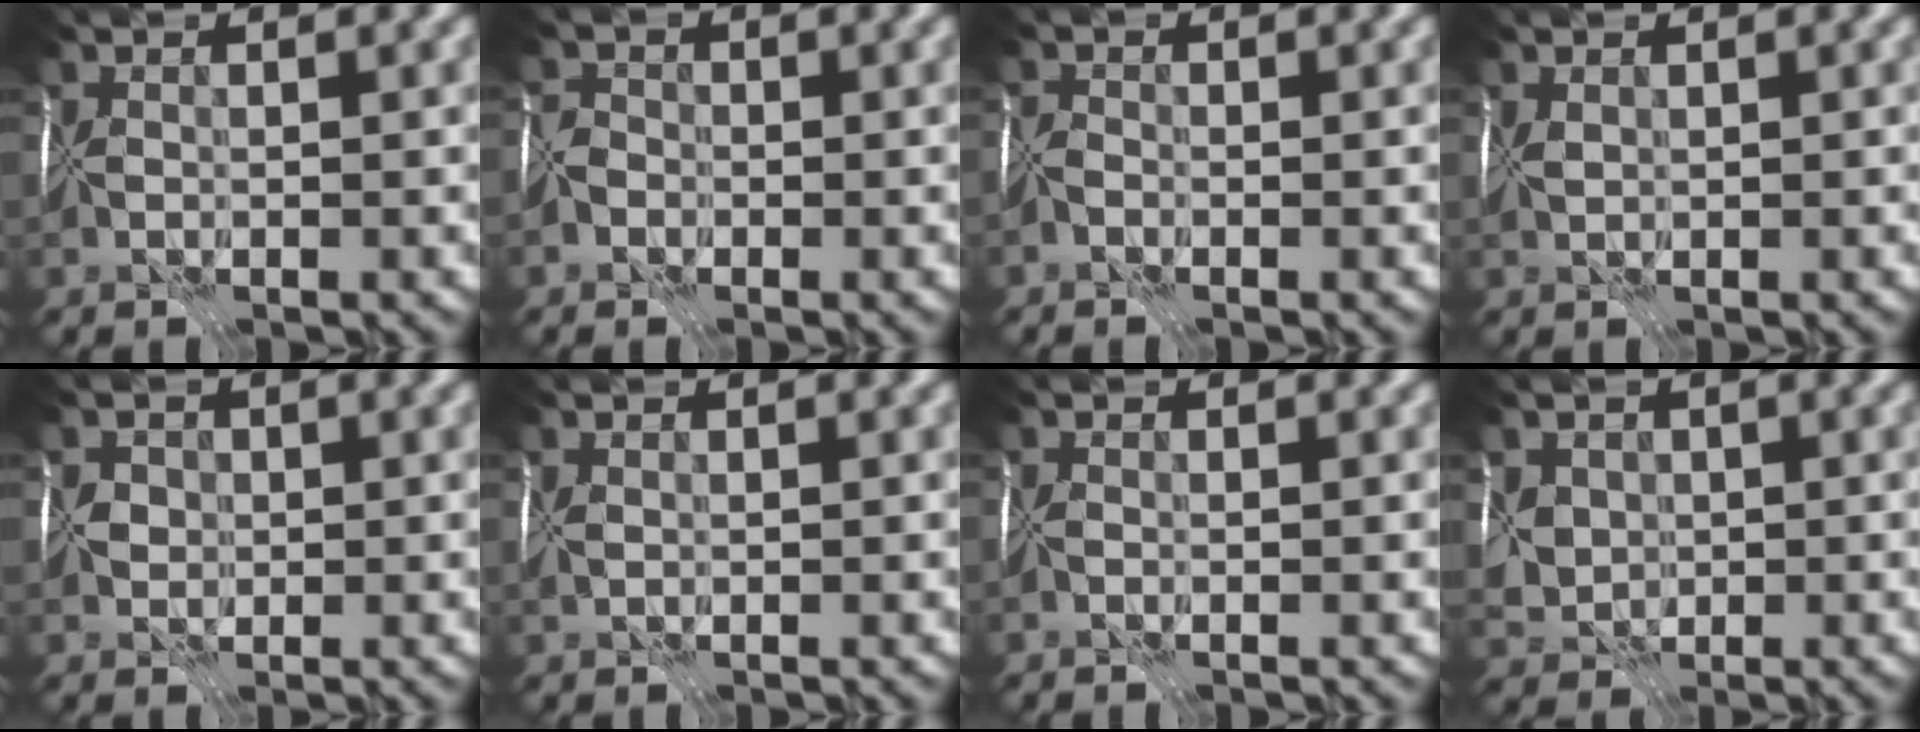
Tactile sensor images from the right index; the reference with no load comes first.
{"total": 1.9, "force": [-1.6, 1.0, 0.1], "torque": [0.016, -0.003, -0.034]}
{"total": 1.3, "force": [-1.0, -0.4, -0.6], "torque": [0.019, -0.003, -0.025]}
{"total": 0.6, "force": [0.5, -0.3, 0.1], "torque": [-0.002, 0.002, 0.014]}
{"total": 1.7, "force": [0.2, 1.6, 0.6], "torque": [0.006, 0.013, -0.001]}
{"total": 0.0}
{"total": 0.7, "force": [-0.6, 0.2, -0.1], "torque": [0.008, -0.002, -0.012]}
{"total": 2.1, "force": [0.7, 1.8, 0.7], "torque": [-0.011, 0.007, 0.019]}